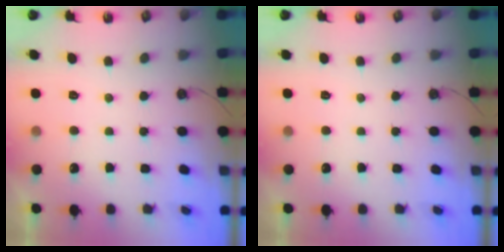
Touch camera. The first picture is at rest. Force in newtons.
{"total": 0.0}